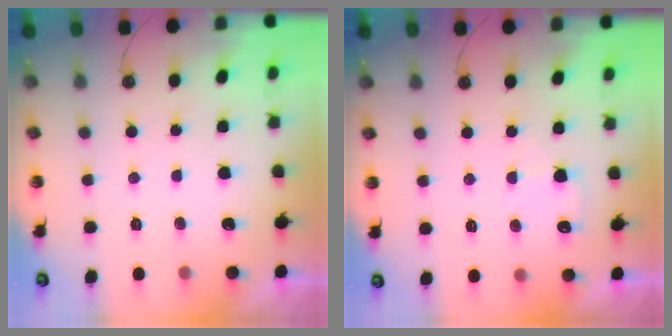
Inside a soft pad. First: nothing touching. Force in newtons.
{"total": 4.5, "press": 4.4, "slide": 0.6}